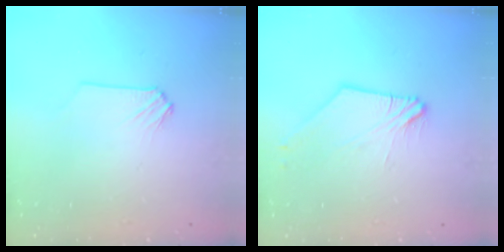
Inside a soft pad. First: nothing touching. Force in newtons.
{"total": 2.8, "press": 2.8, "slide": 0.3}